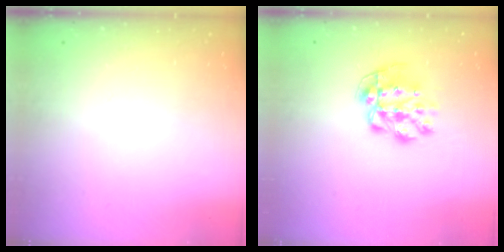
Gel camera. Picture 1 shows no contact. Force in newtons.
{"total": 9.4, "press": 9.4, "slide": 0.5}